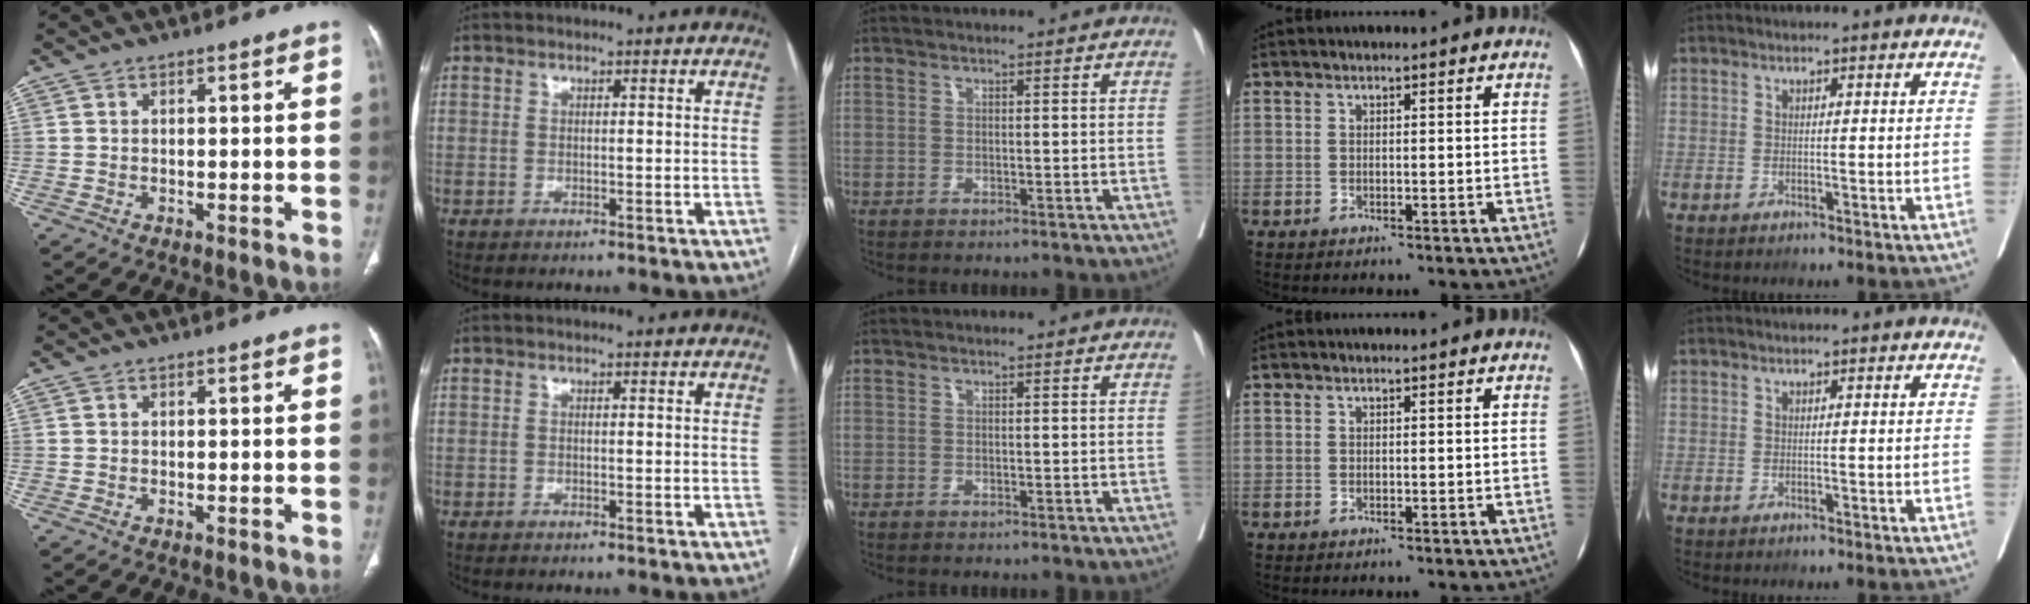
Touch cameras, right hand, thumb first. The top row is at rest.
{}